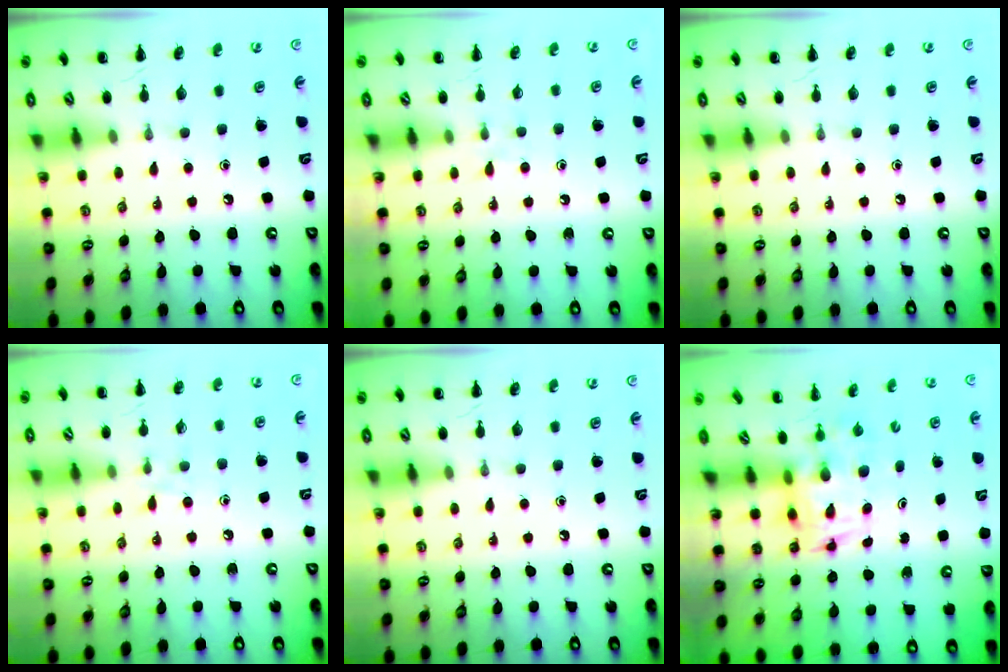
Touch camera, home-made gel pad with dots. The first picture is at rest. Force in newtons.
{"total": 3.5, "press": 3.3, "slide": 1.2}
{"total": 0.0}
{"total": 6.7, "press": 6.2, "slide": 2.5}
{"total": 0.0}
{"total": 3.6, "press": 3.5, "slide": 0.6}